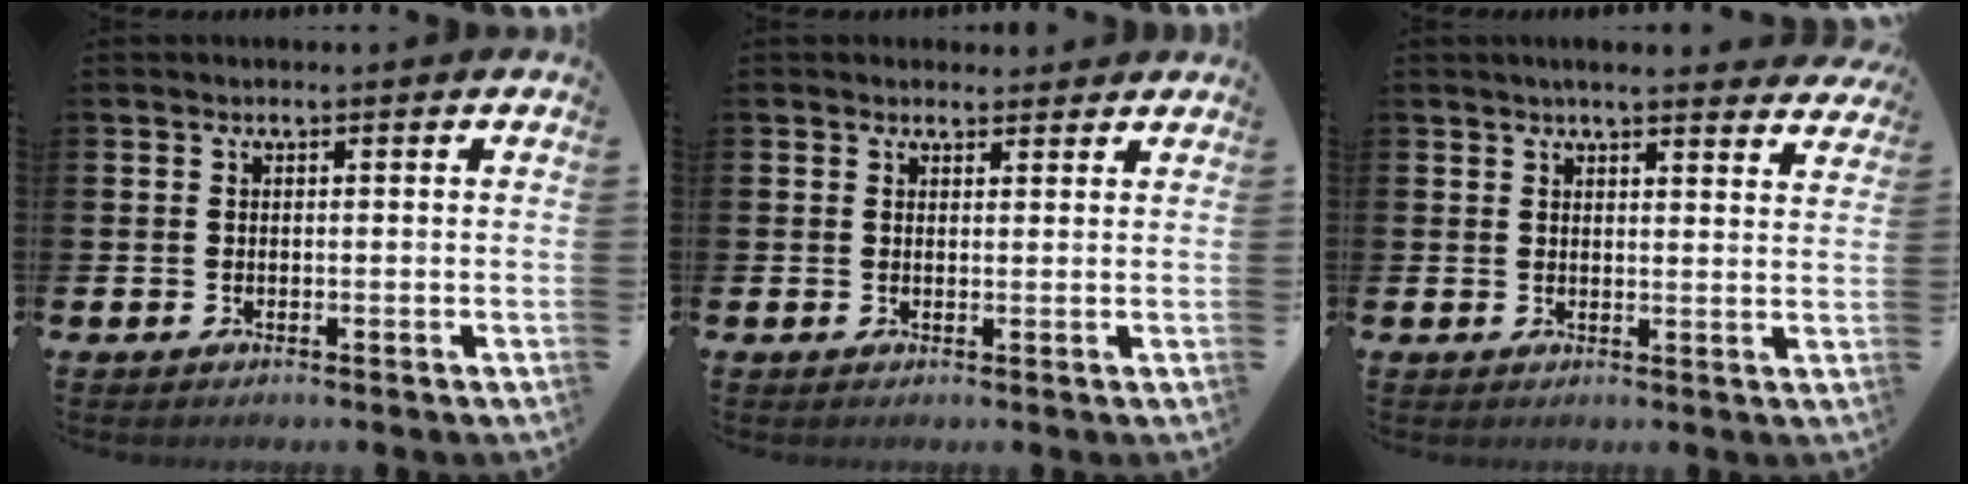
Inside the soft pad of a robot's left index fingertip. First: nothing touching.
{"total": 1.5, "force": [1.4, 0.6, 0.0], "torque": [0.006, -0.001, 0.024]}
{"total": 3.2, "force": [3.2, 0.1, 0.7], "torque": [-0.020, -0.012, 0.057]}